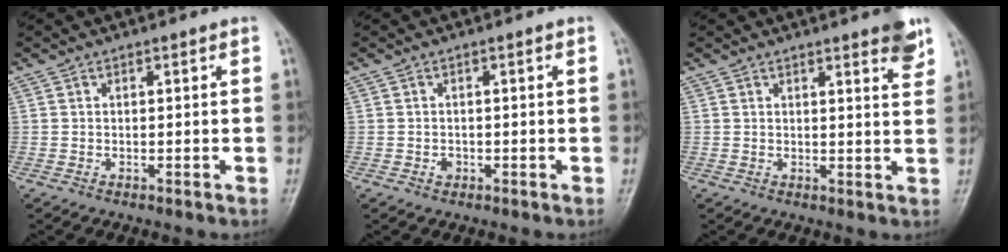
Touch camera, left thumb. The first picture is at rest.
{"total": 1.1, "force": [-0.4, 0.9, 0.5], "torque": [-0.002, 0.004, -0.007]}
{"total": 4.8, "force": [3.2, 0.9, 3.5], "torque": [-0.033, -0.018, 0.036]}